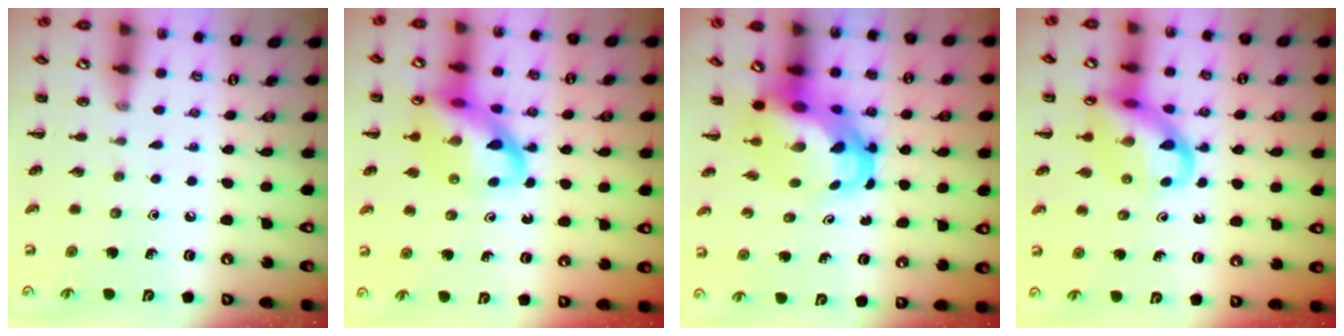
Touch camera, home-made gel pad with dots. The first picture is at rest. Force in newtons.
{"total": 16.4, "press": 16.1, "slide": 3.1}
{"total": 7.8, "press": 7.8, "slide": 1.1}
{"total": 13.7, "press": 13.4, "slide": 2.8}